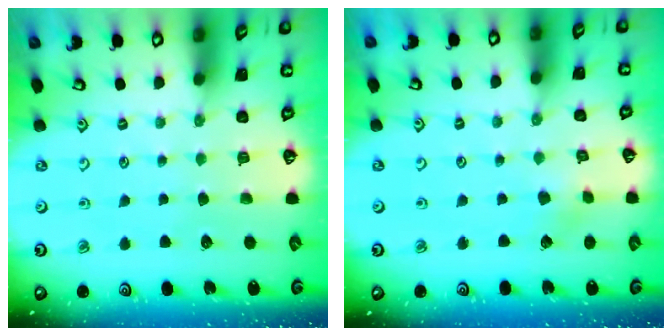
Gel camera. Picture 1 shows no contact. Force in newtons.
{"total": 2.2, "press": 2.2, "slide": 0.1}